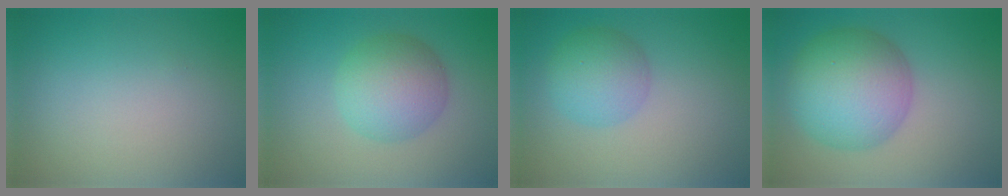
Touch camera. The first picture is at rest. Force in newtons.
{"total": 5.6, "press": 5.6, "slide": 0.1}
{"total": 3.9, "press": 3.9, "slide": 0.1}
{"total": 8.7, "press": 8.7, "slide": 0.2}